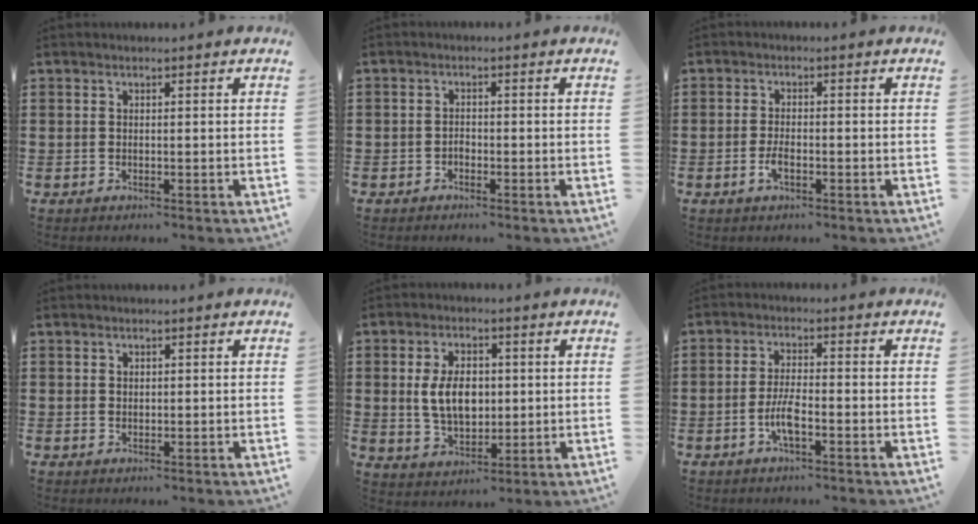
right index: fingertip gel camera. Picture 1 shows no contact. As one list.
[{"total": 1.0, "force": [-0.8, 0.5, 0.4], "torque": [-0.010, -0.003, -0.016]}, {"total": 2.4, "force": [-1.0, 0.9, 2.0], "torque": [-0.042, 0.000, -0.021]}, {"total": 0.8, "force": [0.3, 0.6, 0.2], "torque": [-0.007, 0.004, 0.007]}, {"total": 7.4, "force": [0.5, 4.5, 5.9], "torque": [-0.117, 0.002, 0.001]}, {"total": 4.4, "force": [-1.9, 0.9, 3.8], "torque": [-0.092, -0.006, -0.042]}]